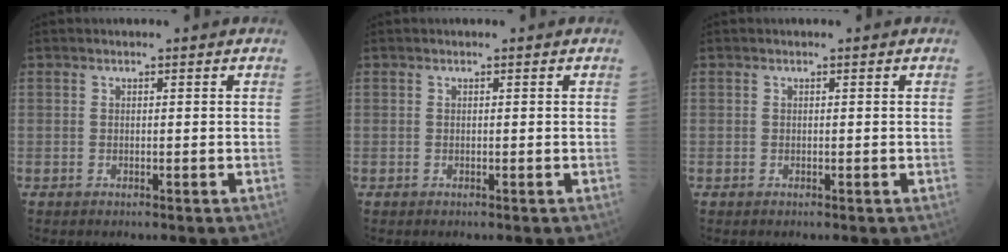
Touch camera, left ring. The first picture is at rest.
{"total": 0.0}
{"total": 0.0}